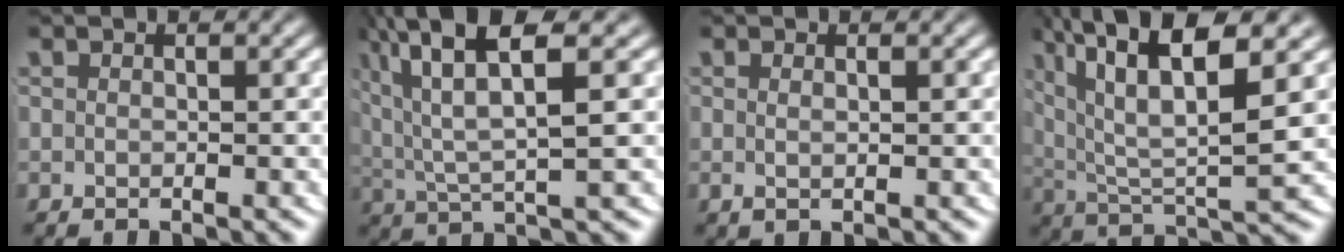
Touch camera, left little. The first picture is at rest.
{"total": 8.2, "force": [3.7, 2.9, 6.7], "torque": [-0.129, 0.004, 0.063]}
{"total": 0.8, "force": [0.1, -0.2, 0.8], "torque": [-0.014, -0.009, 0.008]}
{"total": 9.9, "force": [4.1, 4.1, 8.0], "torque": [-0.158, -0.002, 0.071]}